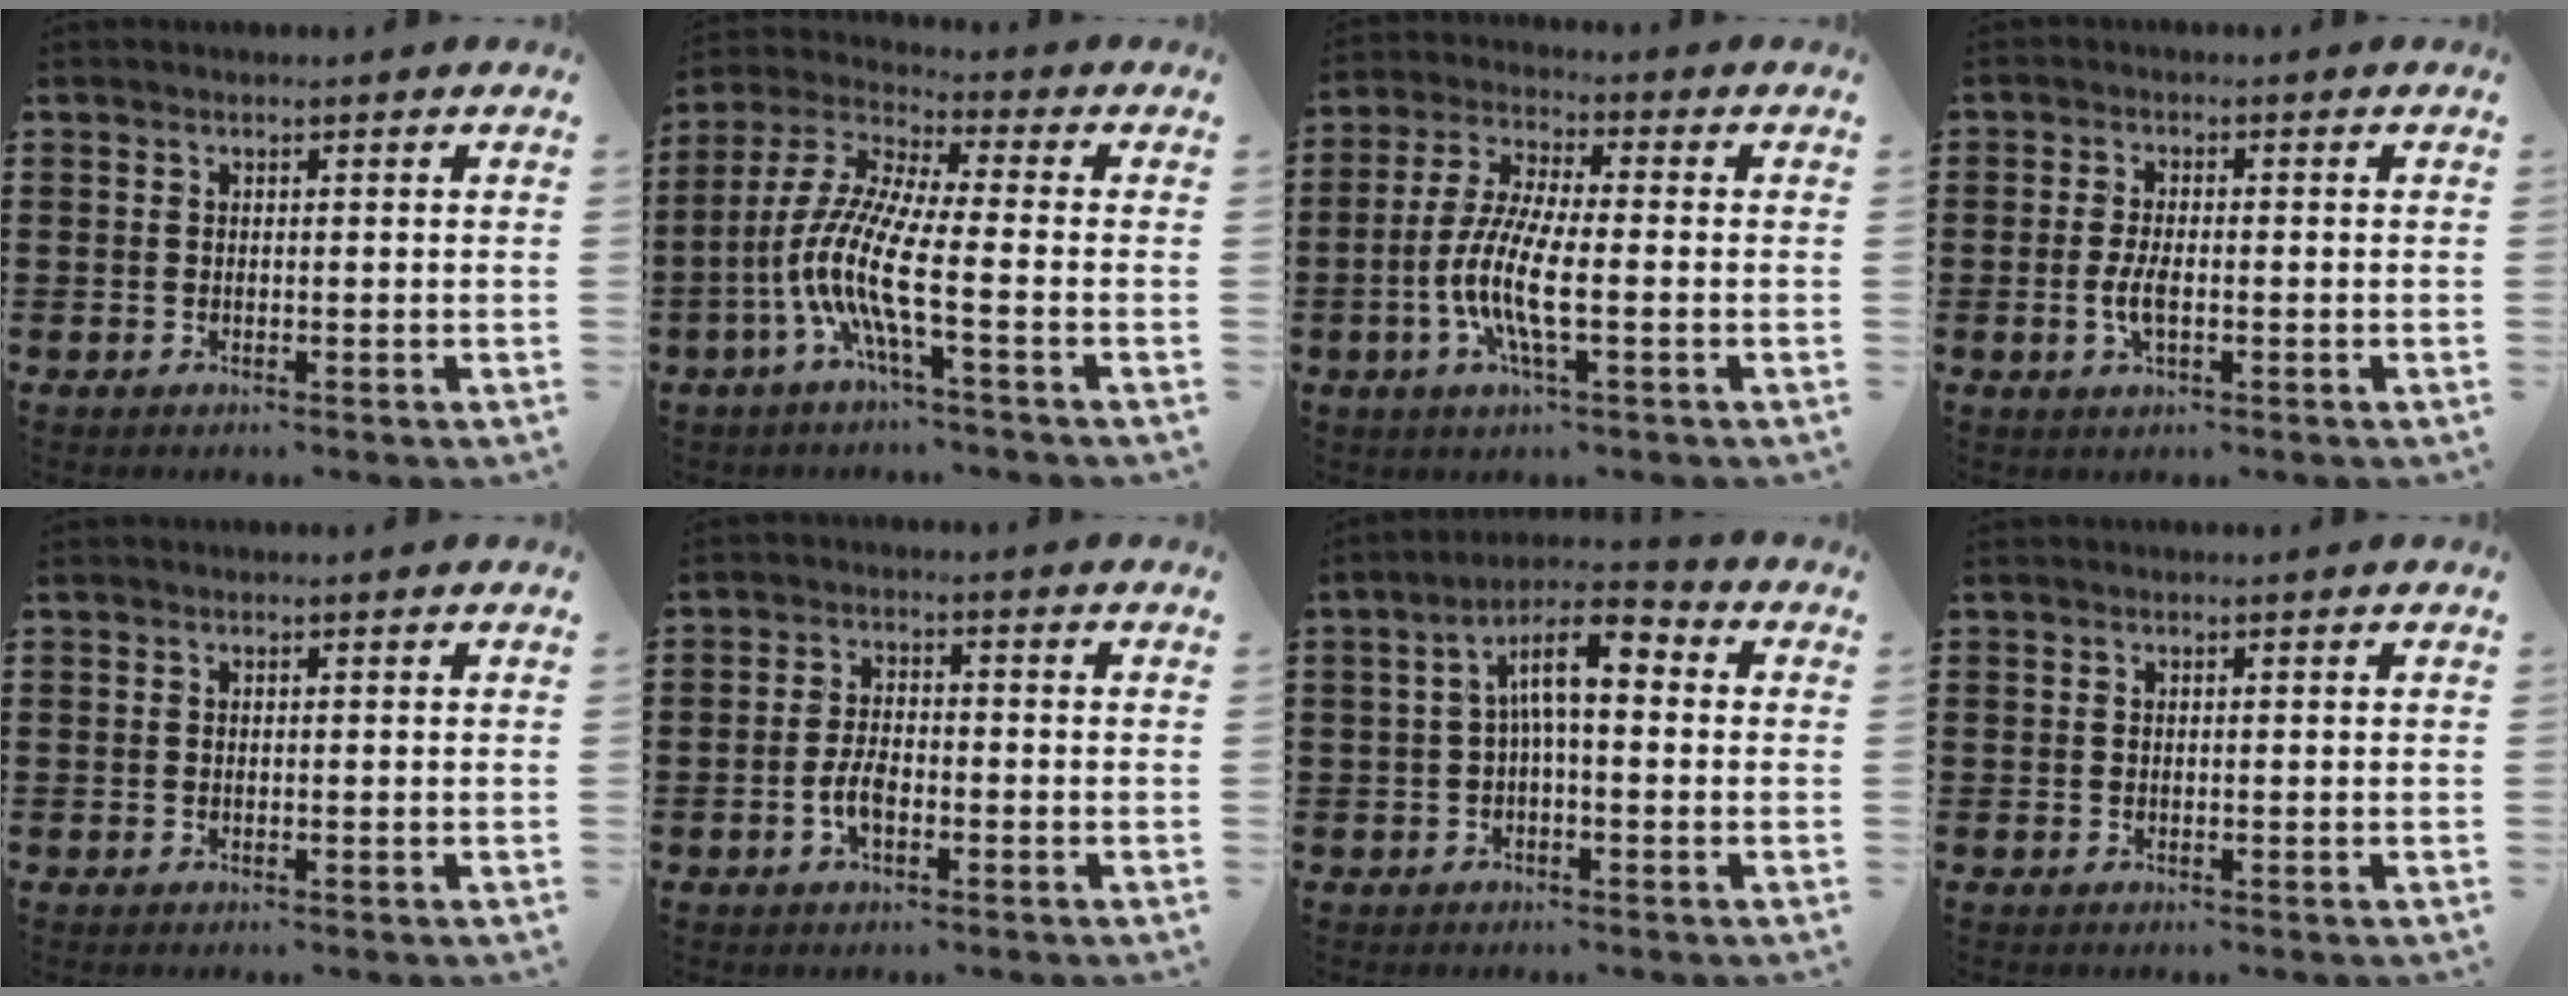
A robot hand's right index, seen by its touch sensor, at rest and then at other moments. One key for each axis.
{"total": 9.8, "fx": -4.1, "fy": 1.2, "fz": 8.8, "tx": -0.223, "ty": -0.026, "tz": -0.093}
{"total": 9.0, "fx": -2.6, "fy": 2.0, "fz": 8.4, "tx": -0.195, "ty": -0.019, "tz": -0.058}
{"total": 3.7, "fx": -0.8, "fy": 1.3, "fz": 3.4, "tx": -0.075, "ty": -0.006, "tz": -0.017}
{"total": 0.0}
{"total": 4.2, "fx": -1.5, "fy": 1.9, "fz": 3.4, "tx": -0.083, "ty": -0.003, "tz": -0.033}
{"total": 7.5, "fx": 0.4, "fy": 2.6, "fz": 7.0, "tx": -0.133, "ty": 0.010, "tz": 0.001}
{"total": 0.0}